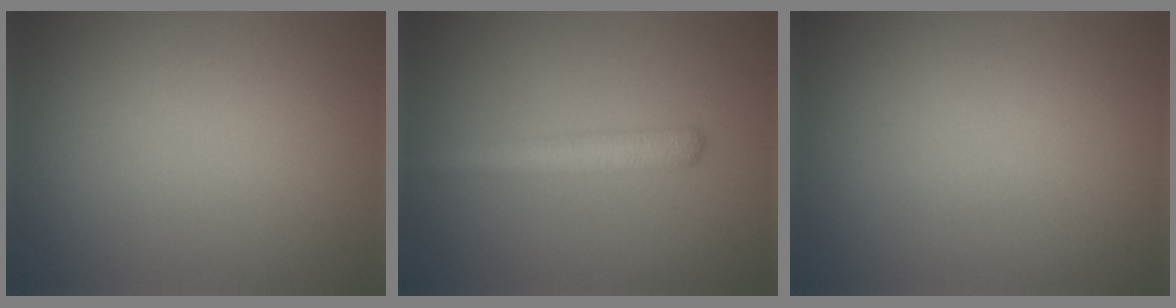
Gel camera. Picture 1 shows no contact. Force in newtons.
{"total": 2.8, "press": 2.8, "slide": 0.1}
{"total": 0.0}